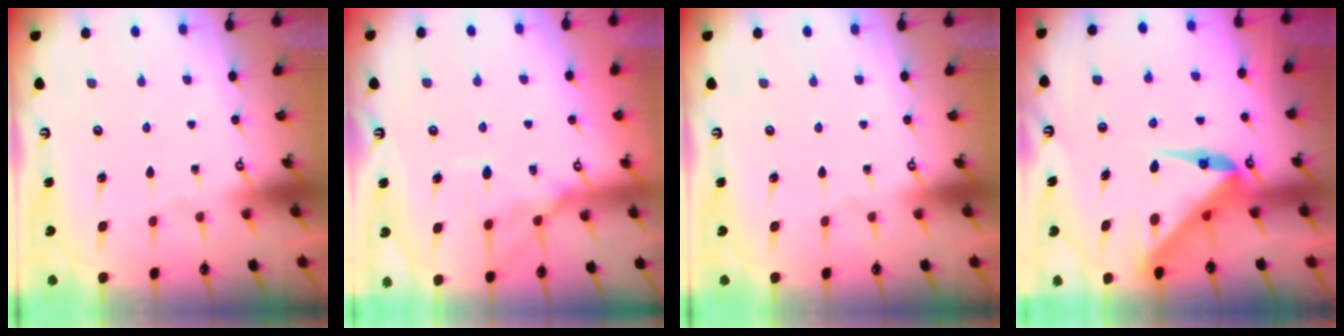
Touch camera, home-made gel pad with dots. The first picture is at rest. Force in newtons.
{"total": 12.2, "press": 12.1, "slide": 1.2}
{"total": 0.0}
{"total": 7.7, "press": 7.7, "slide": 0.5}